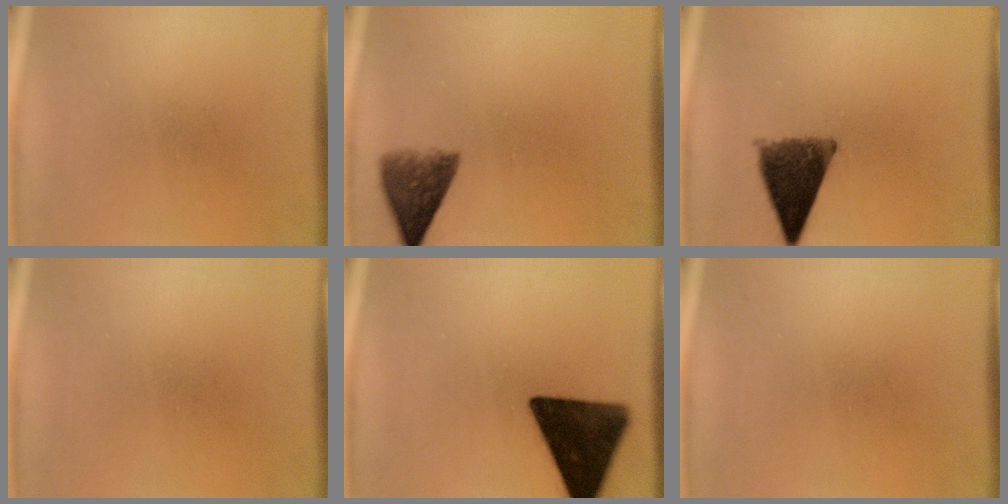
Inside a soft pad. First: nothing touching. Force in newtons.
{"total": 5.4}
{"total": 9.6}
{"total": 0.0}
{"total": 16.5}
{"total": 0.0}